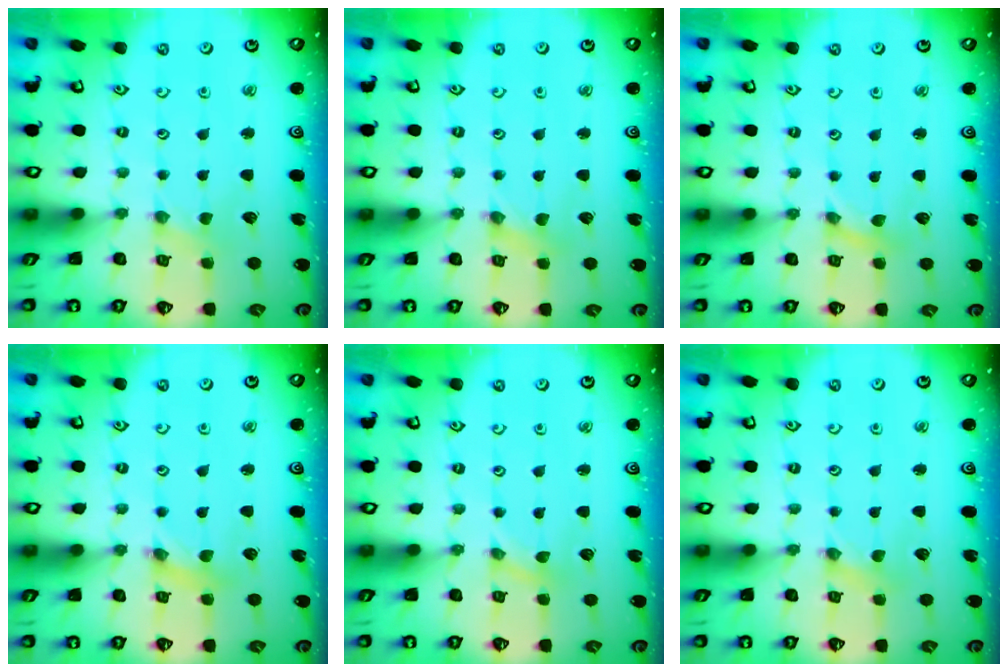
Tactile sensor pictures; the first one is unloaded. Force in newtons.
{"total": 1.6, "press": 1.5, "slide": 0.3}
{"total": 0.0}
{"total": 2.7, "press": 2.7, "slide": 0.3}
{"total": 0.0}
{"total": 0.0}